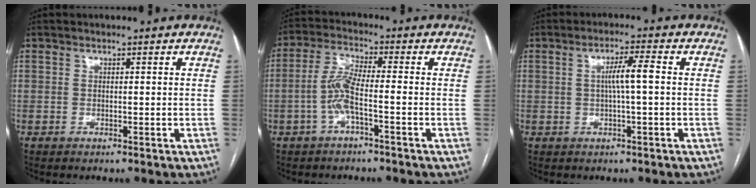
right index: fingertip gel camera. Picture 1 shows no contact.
{"total": 5.8, "force": [-1.9, 0.5, 5.4], "torque": [-0.120, 0.012, -0.039]}
{"total": 4.2, "force": [0.2, -0.1, 4.2], "torque": [-0.076, 0.007, 0.004]}